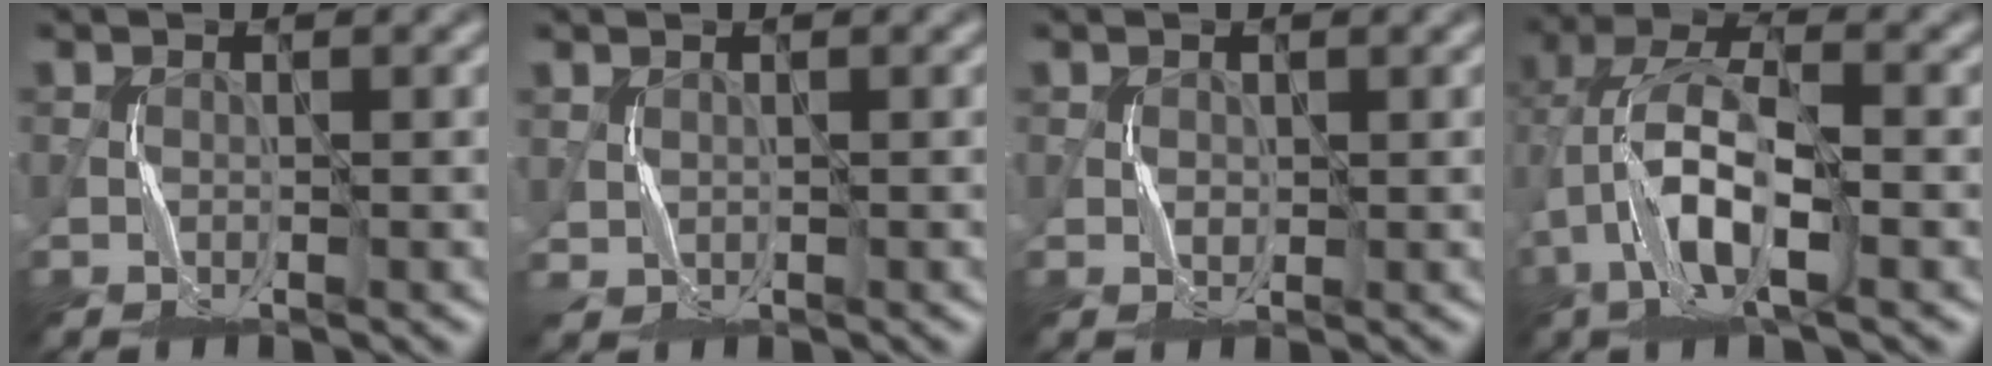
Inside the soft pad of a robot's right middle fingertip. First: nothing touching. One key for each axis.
{"total": 0.7, "fx": 0.5, "fy": 0.5, "fz": 0.2, "tx": -0.008, "ty": -0.002, "tz": 0.017}
{"total": 0.8, "fx": 0.2, "fy": 0.6, "fz": 0.4, "tx": -0.009, "ty": -0.001, "tz": 0.005}
{"total": 7.9, "fx": -2.3, "fy": 3.2, "fz": 6.8, "tx": -0.147, "ty": 0.015, "tz": -0.053}